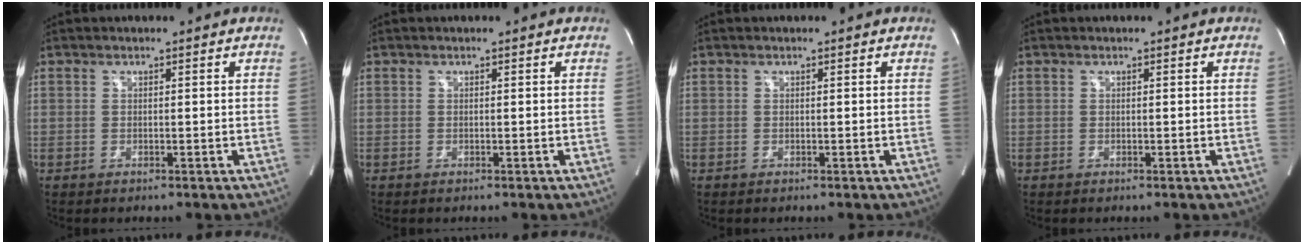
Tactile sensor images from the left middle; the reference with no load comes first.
{"total": 0.0}
{"total": 0.0}
{"total": 0.0}